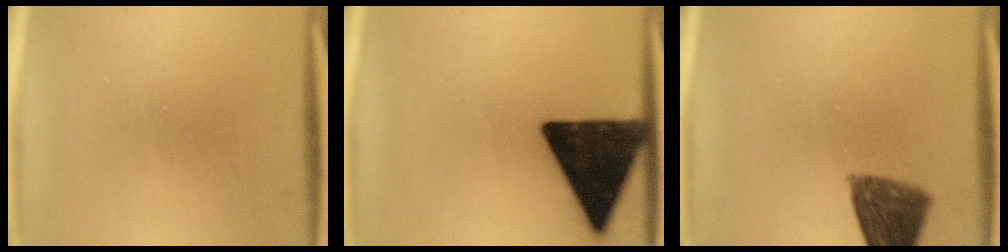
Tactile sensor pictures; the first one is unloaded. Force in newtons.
{"total": 17.1}
{"total": 9.9}